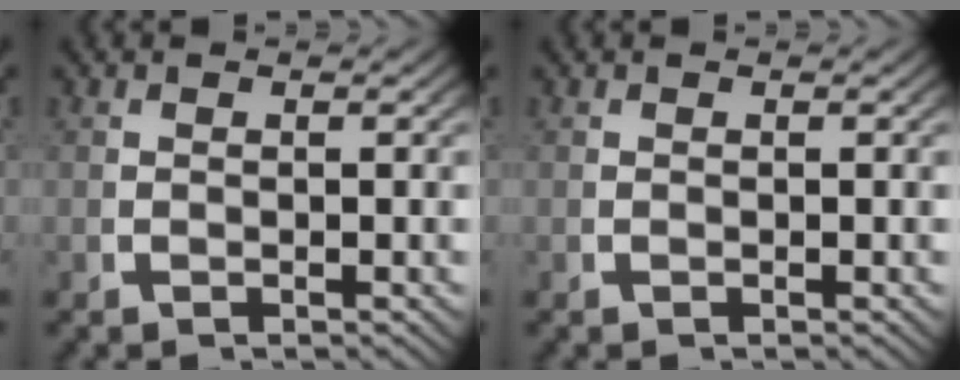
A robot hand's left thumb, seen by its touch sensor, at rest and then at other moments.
{"total": 0.0}